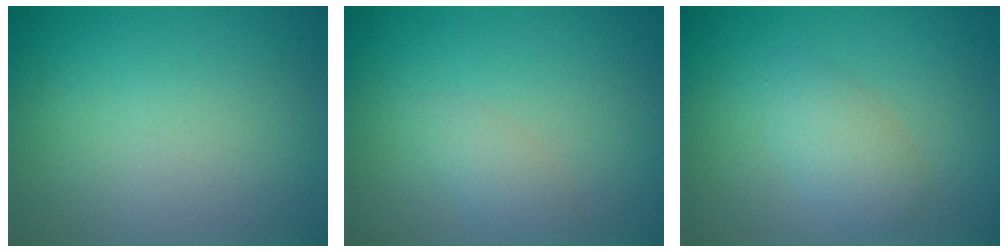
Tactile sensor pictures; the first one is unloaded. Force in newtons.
{"total": 1.5, "press": 1.5, "slide": 0.0}
{"total": 2.4, "press": 2.4, "slide": 0.1}